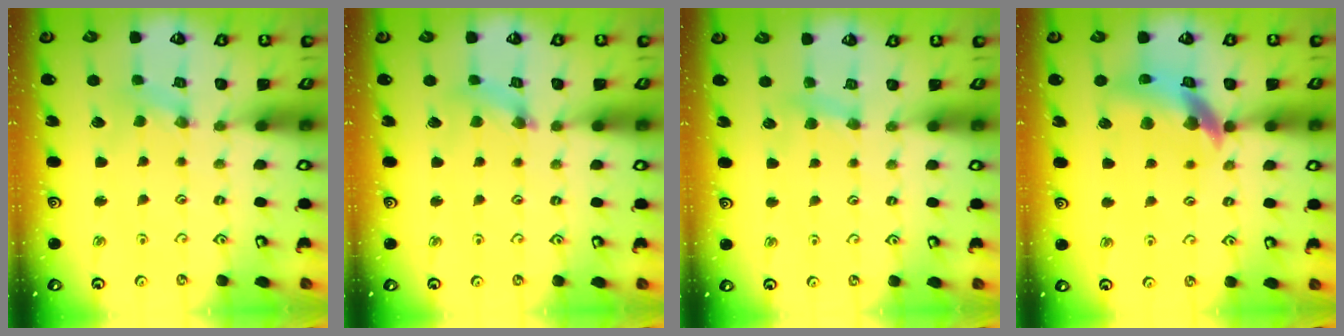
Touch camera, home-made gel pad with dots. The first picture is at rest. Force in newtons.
{"total": 3.2, "press": 3.2, "slide": 0.4}
{"total": 4.2, "press": 4.1, "slide": 0.6}
{"total": 12.8, "press": 12.7, "slide": 1.9}